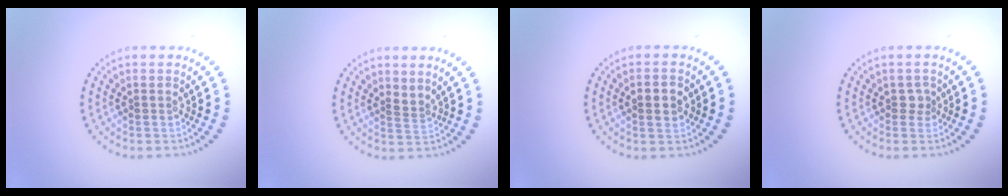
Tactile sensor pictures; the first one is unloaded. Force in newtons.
{"total": 1.0, "press": 0.4, "slide": 1.0}
{"total": 2.7, "press": 2.7, "slide": 0.1}
{"total": 1.0, "press": 0.8, "slide": 0.6}